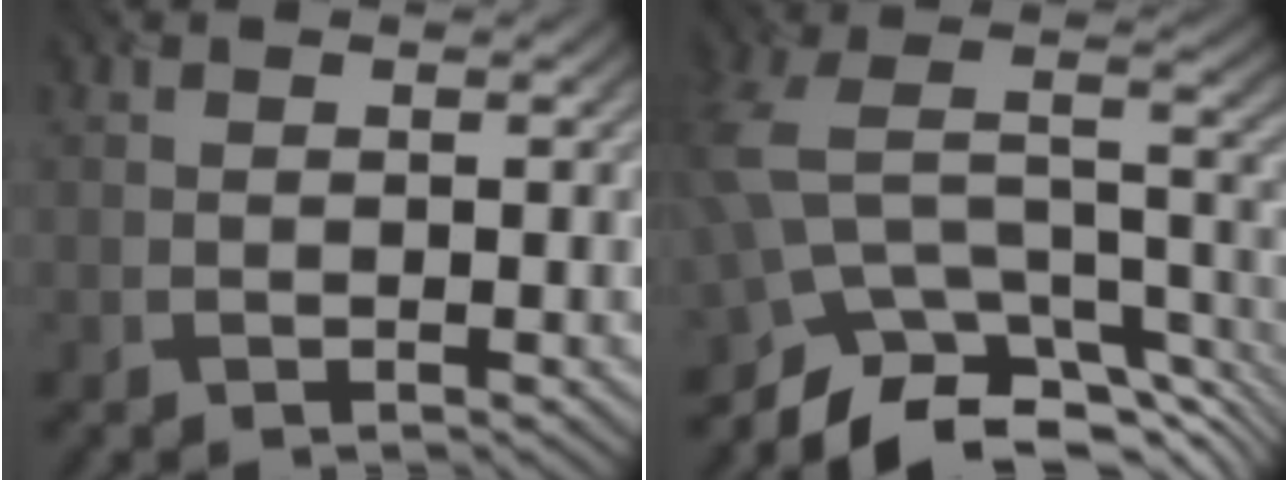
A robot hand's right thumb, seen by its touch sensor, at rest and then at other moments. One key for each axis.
{"total": 12.1, "fx": -8.1, "fy": 6.4, "fz": 6.2, "tx": -0.134, "ty": -0.008, "tz": -0.140}